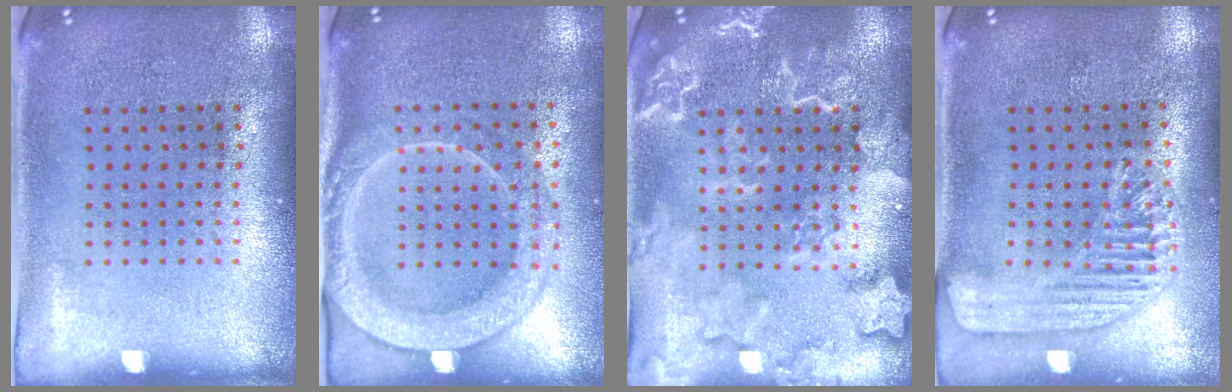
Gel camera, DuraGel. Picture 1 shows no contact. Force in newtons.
{"total": 2.3, "press": 2.2, "slide": 0.9}
{"total": 2.8, "press": 2.8, "slide": 0.4}
{"total": 1.7, "press": 1.6, "slide": 0.5}